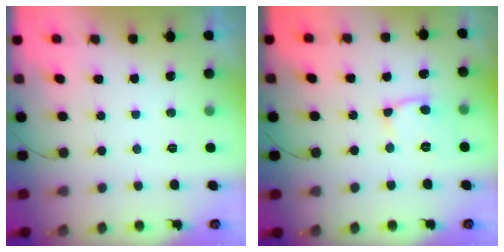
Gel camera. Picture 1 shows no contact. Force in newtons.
{"total": 9.3, "press": 9.2, "slide": 1.2}